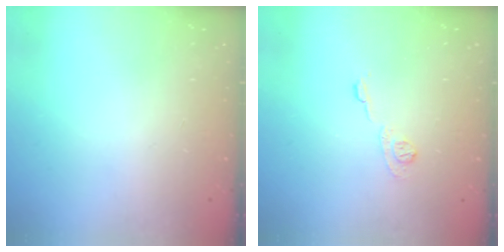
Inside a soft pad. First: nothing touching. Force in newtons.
{"total": 6.1, "press": 6.1, "slide": 0.7}